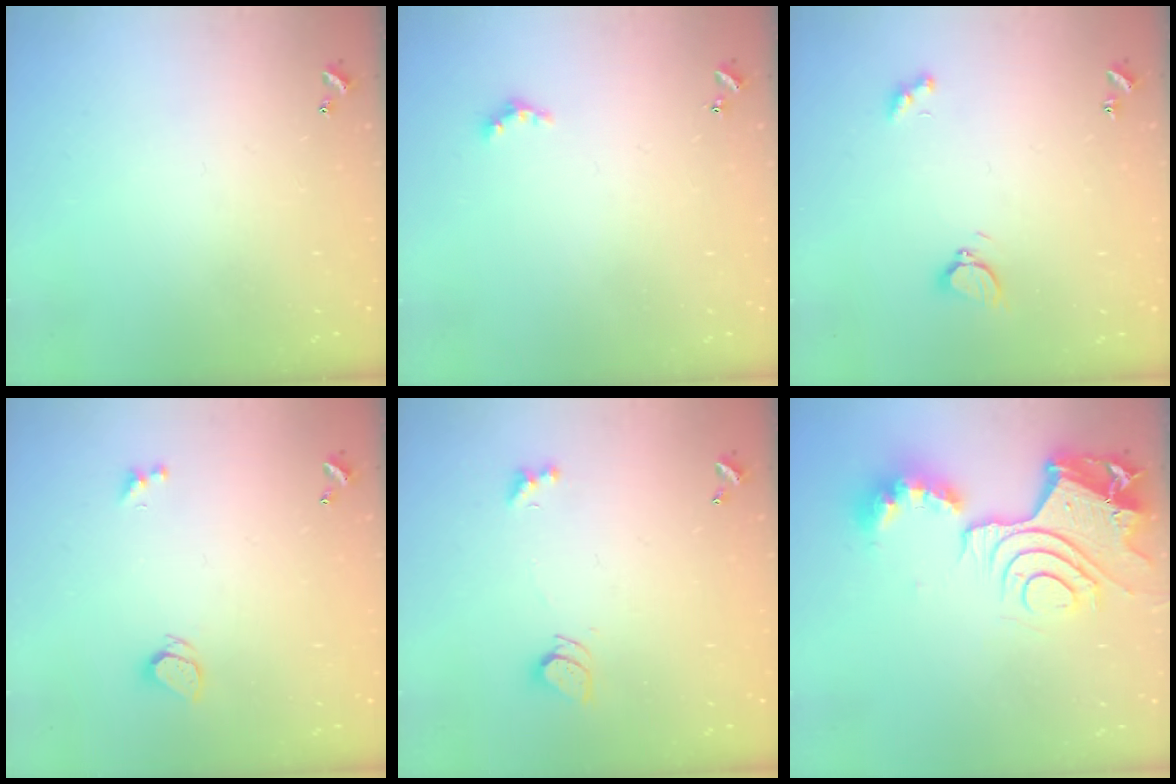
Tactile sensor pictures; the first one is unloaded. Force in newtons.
{"total": 2.5, "press": 2.4, "slide": 0.4}
{"total": 2.9, "press": 2.8, "slide": 0.7}
{"total": 1.8, "press": 1.7, "slide": 0.5}
{"total": 3.6, "press": 3.5, "slide": 0.7}
{"total": 17.0, "press": 16.9, "slide": 1.8}